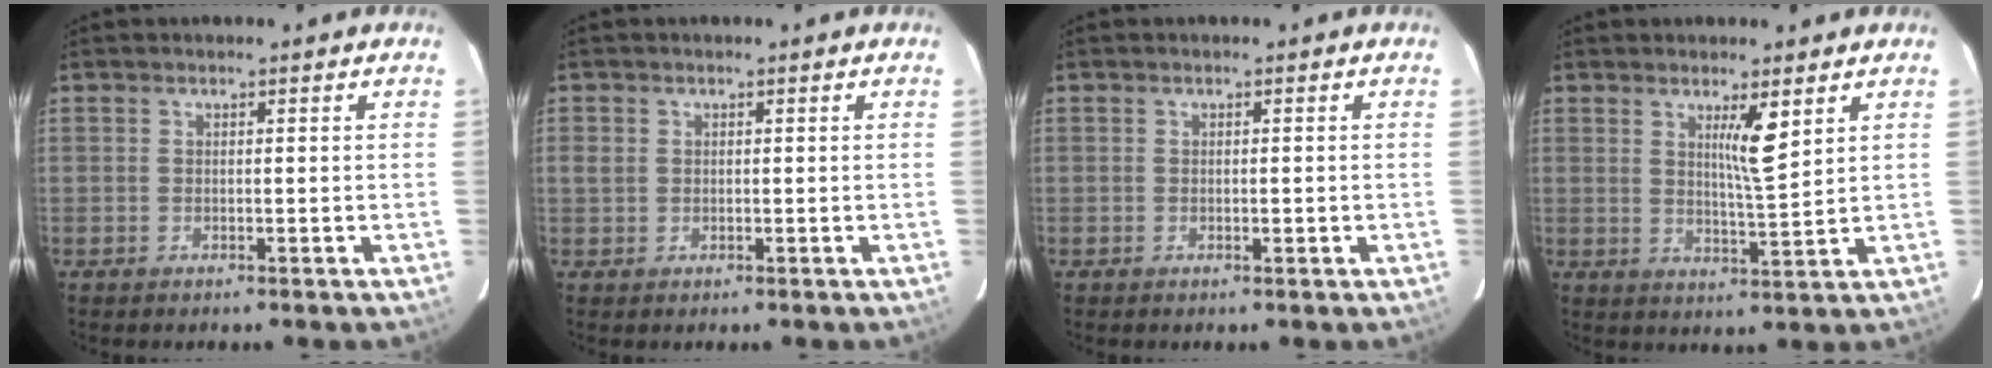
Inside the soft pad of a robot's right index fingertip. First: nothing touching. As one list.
[{"total": 1.7, "force": [0.2, 1.5, 0.9], "torque": [-0.028, 0.011, 0.008]}, {"total": 0.9, "force": [-0.3, 0.3, 0.8], "torque": [-0.016, -0.001, -0.003]}, {"total": 5.3, "force": [2.5, 0.1, 4.7], "torque": [-0.080, -0.011, 0.044]}]